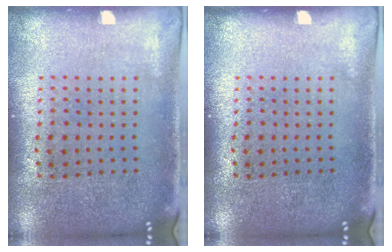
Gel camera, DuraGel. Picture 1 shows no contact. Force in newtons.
{"total": 0.0}